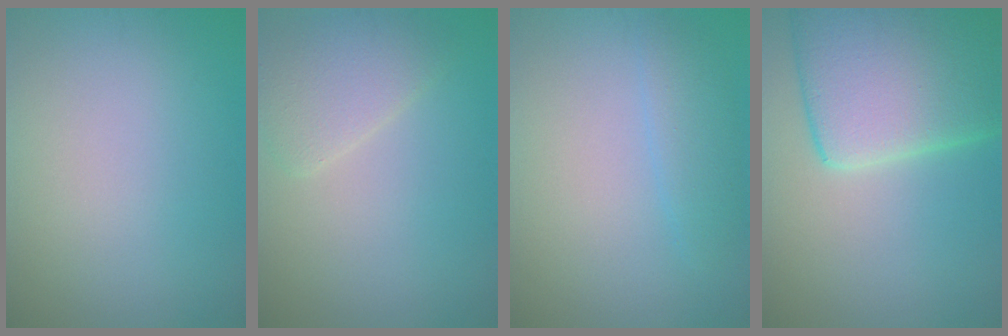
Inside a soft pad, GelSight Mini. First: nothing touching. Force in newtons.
{"total": 2.9, "press": 2.8, "slide": 0.4}
{"total": 2.2, "press": 2.2, "slide": 0.1}
{"total": 13.0, "press": 13.0, "slide": 0.8}